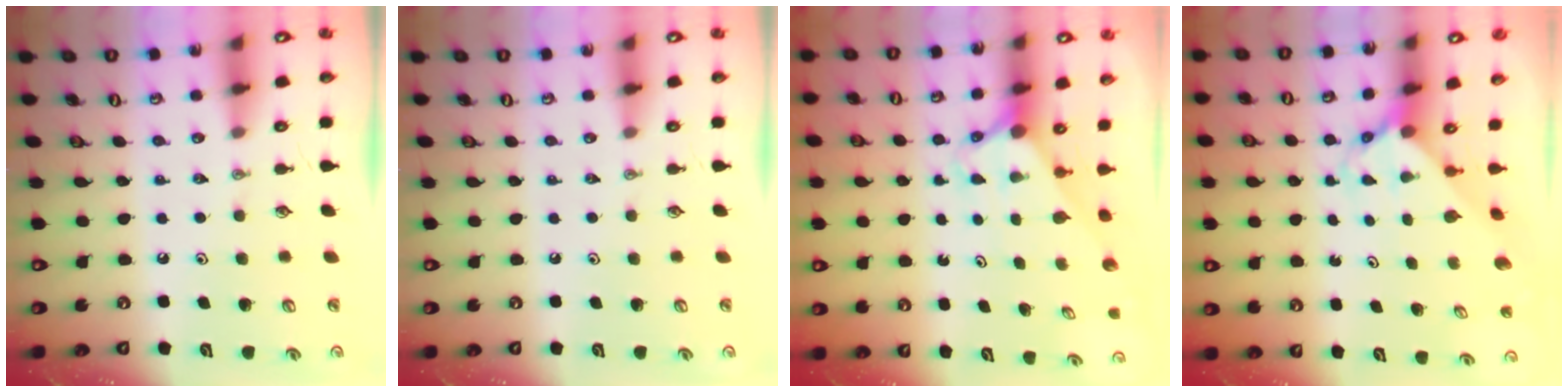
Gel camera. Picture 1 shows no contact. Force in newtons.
{"total": 0.0}
{"total": 2.9, "press": 2.9, "slide": 0.0}
{"total": 3.3, "press": 3.3, "slide": 0.3}